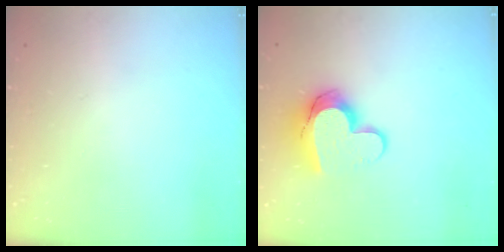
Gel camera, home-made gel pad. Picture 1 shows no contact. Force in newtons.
{"total": 12.2, "press": 12.2, "slide": 0.9}